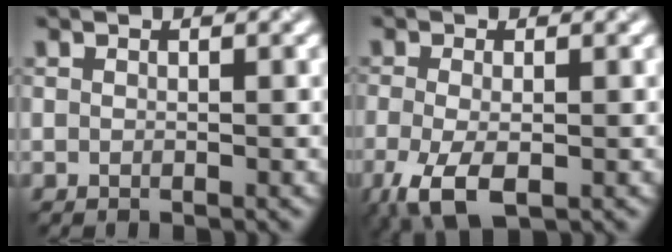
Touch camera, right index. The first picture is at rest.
{"total": 5.1, "force": [-2.1, 2.2, 4.1], "torque": [-0.096, -0.012, -0.041]}